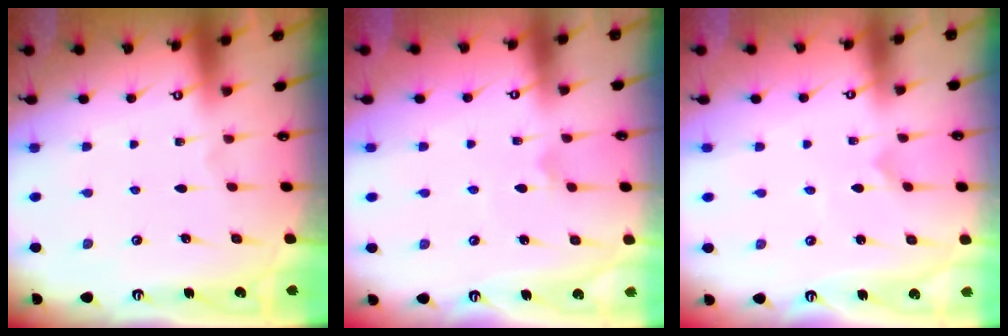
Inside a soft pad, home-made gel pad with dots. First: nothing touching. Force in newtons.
{"total": 3.4, "press": 3.4, "slide": 0.2}
{"total": 0.0}